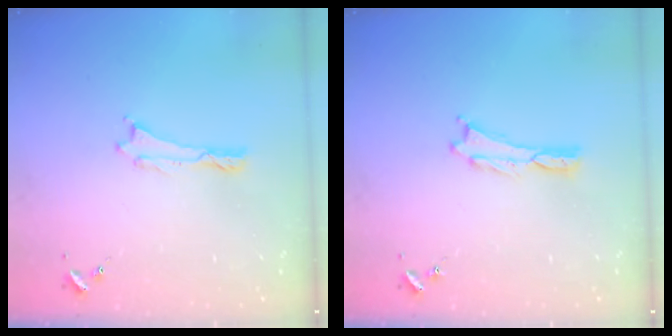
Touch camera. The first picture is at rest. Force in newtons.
{"total": 0.0}